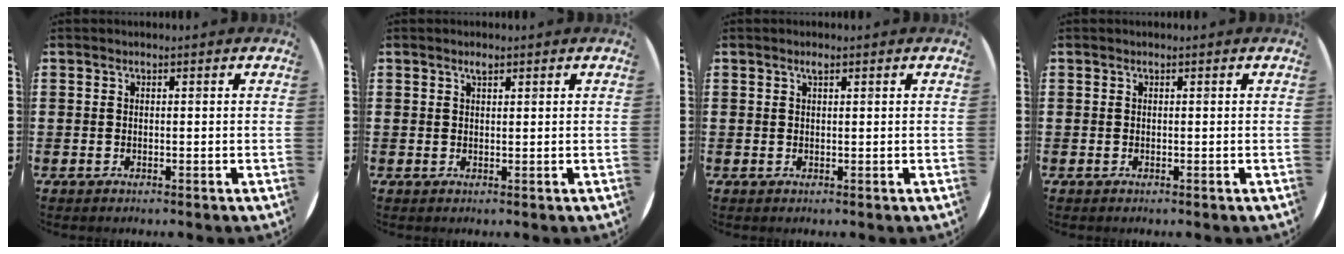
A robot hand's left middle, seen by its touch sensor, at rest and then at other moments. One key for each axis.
{"total": 0.9, "fx": 0.7, "fy": 0.3, "fz": 0.5, "tx": -0.011, "ty": 0.003, "tz": 0.013}
{"total": 0.8, "fx": 0.5, "fy": 0.2, "fz": 0.5, "tx": -0.011, "ty": 0.002, "tz": 0.009}
{"total": 0.0}